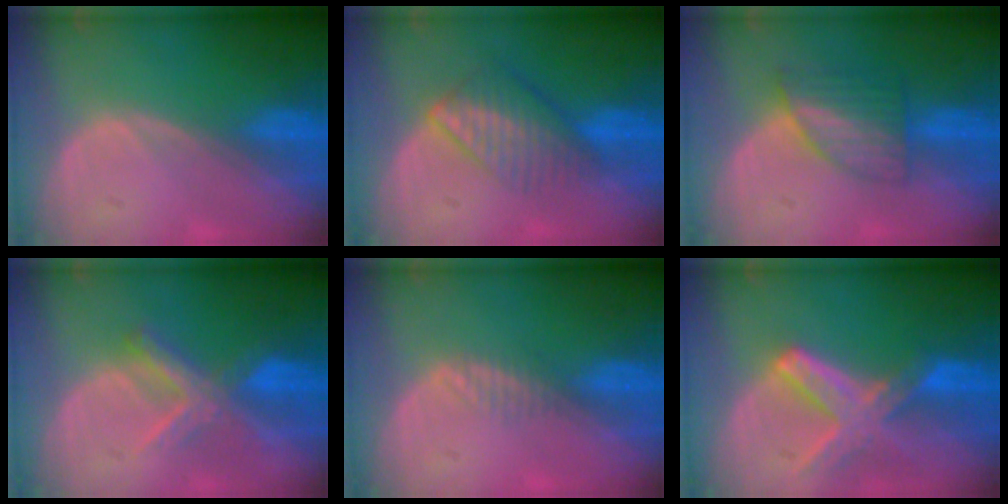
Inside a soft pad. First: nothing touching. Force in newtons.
{"total": 6.5, "press": 5.9, "slide": 2.7}
{"total": 6.1, "press": 5.7, "slide": 2.0}
{"total": 6.7, "press": 6.1, "slide": 2.9}
{"total": 1.7, "press": 1.4, "slide": 1.0}
{"total": 8.2, "press": 7.3, "slide": 3.9}